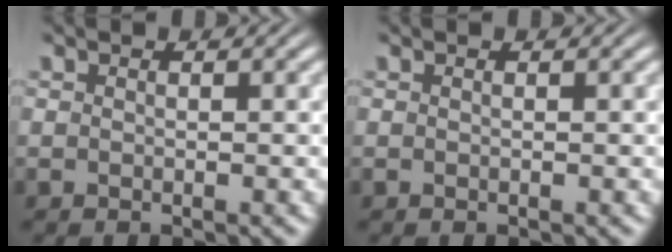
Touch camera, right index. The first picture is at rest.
{"total": 0.0}